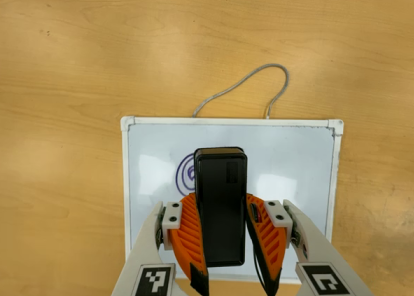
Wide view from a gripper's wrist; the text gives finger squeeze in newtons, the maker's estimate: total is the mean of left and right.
{"total": 6.3, "left": 5.6, "right": 7.0}